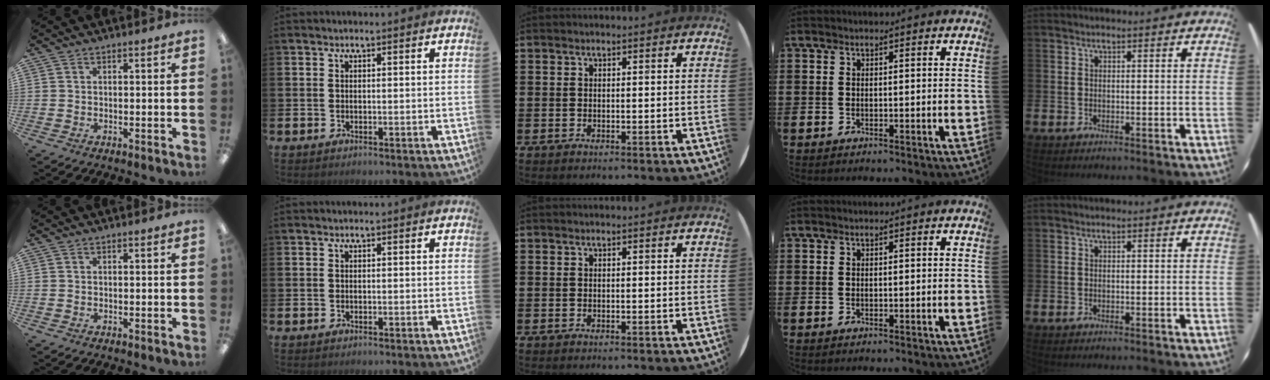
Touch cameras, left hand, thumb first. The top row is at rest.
{}